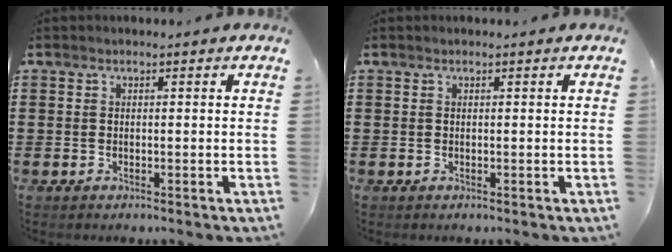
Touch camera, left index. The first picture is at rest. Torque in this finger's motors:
{"motor_torque": [-0.15, 0.31, 0.00, -0.01]}